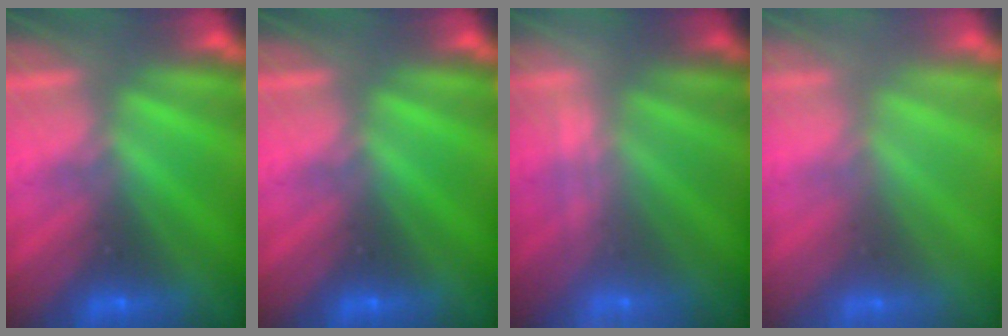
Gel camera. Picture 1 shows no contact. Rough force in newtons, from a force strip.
{"total": 0.0}
{"total": 2.0}
{"total": 2.7}